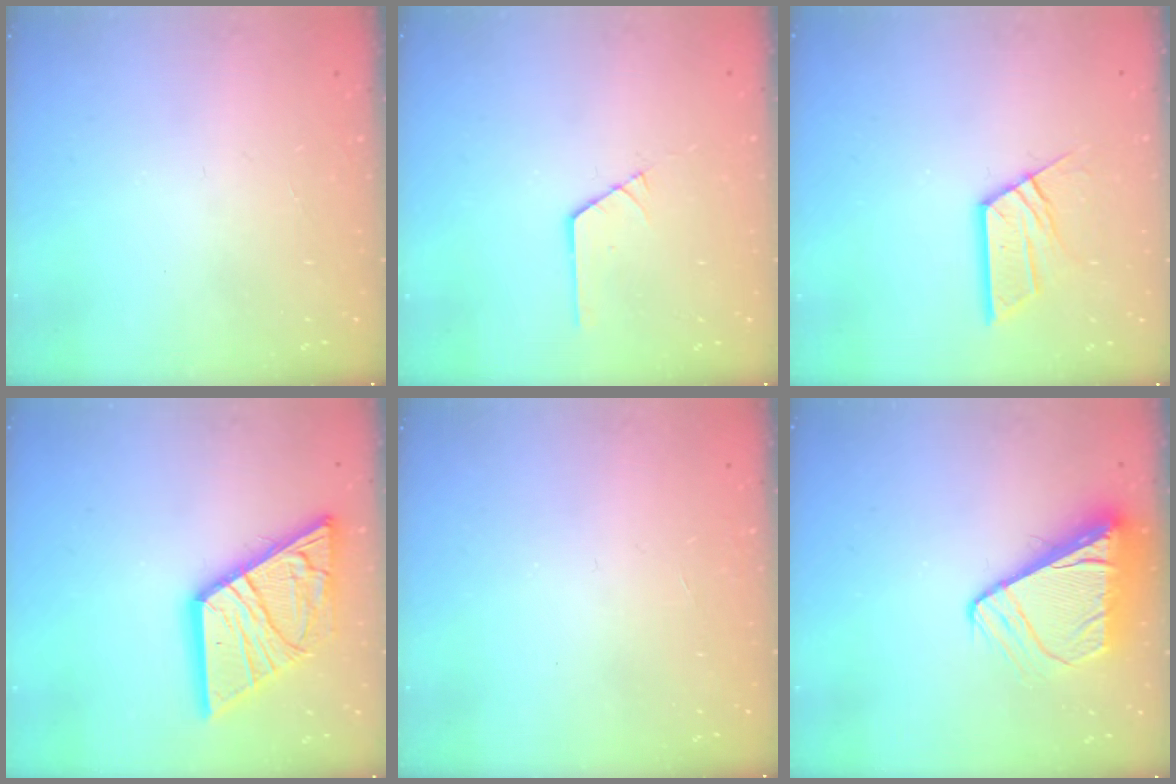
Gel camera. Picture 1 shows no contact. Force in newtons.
{"total": 1.0, "press": 1.0, "slide": 0.1}
{"total": 10.8, "press": 10.7, "slide": 0.5}
{"total": 19.4, "press": 19.3, "slide": 2.2}
{"total": 0.0}
{"total": 9.2, "press": 9.1, "slide": 1.1}